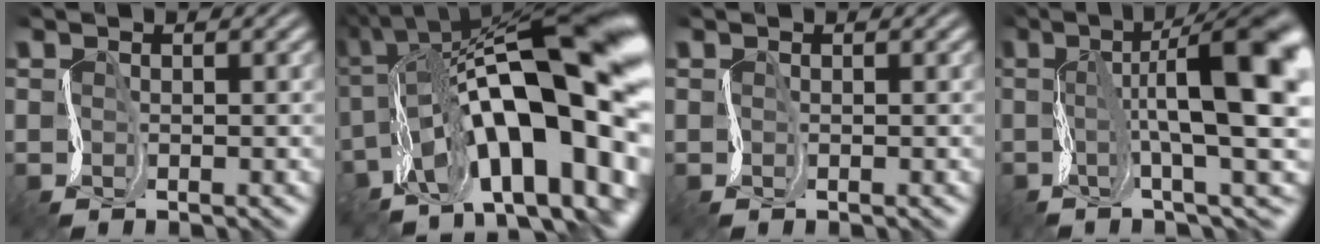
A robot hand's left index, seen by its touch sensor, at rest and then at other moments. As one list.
[{"total": 17.1, "force": [-2.6, 5.6, 16.0], "torque": [-0.212, 0.037, -0.054]}, {"total": 0.0}, {"total": 15.5, "force": [2.0, 3.6, 15.0], "torque": [-0.211, 0.016, 0.041]}]